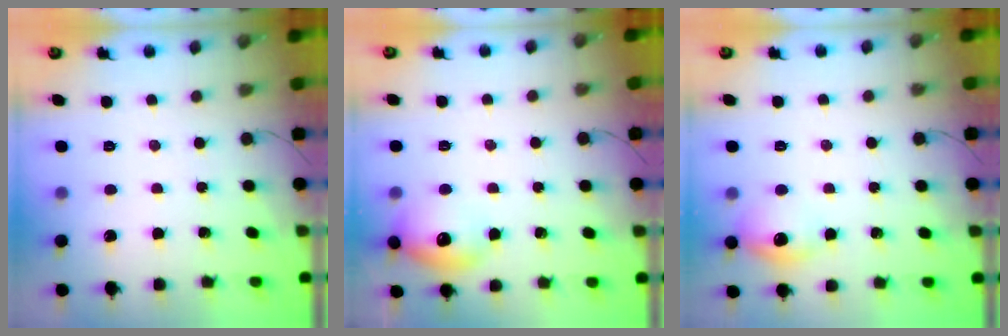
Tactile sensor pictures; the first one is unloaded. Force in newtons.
{"total": 13.5, "press": 13.4, "slide": 0.9}
{"total": 9.9, "press": 9.9, "slide": 0.4}